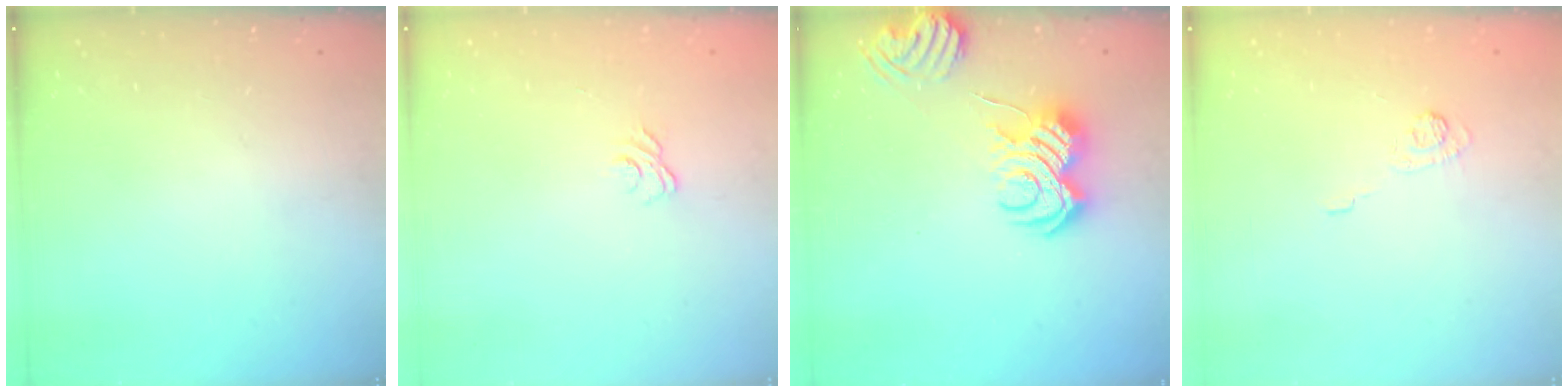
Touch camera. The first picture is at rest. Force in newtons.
{"total": 3.1, "press": 2.8, "slide": 1.3}
{"total": 8.5, "press": 8.5, "slide": 0.6}
{"total": 3.6, "press": 3.3, "slide": 1.5}